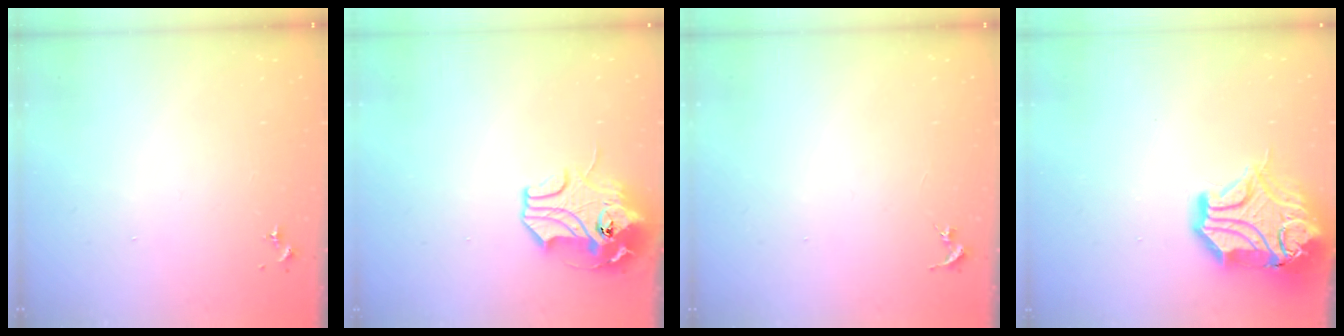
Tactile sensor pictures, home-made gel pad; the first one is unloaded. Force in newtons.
{"total": 12.3, "press": 12.2, "slide": 2.0}
{"total": 0.0}
{"total": 21.7, "press": 21.5, "slide": 2.9}